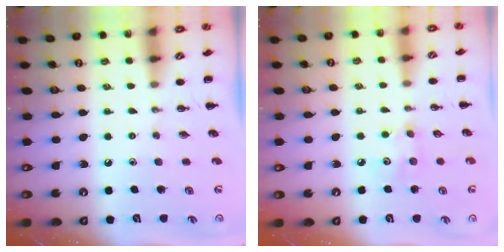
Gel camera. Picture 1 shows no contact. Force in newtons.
{"total": 3.9, "press": 3.8, "slide": 0.6}